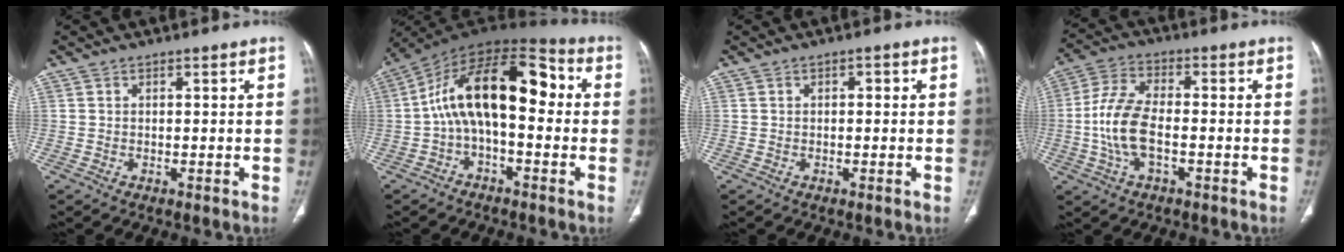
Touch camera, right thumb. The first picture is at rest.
{"total": 17.0, "force": [0.4, 8.5, 14.7], "torque": [-0.223, 0.057, -0.004]}
{"total": 1.1, "force": [0.3, 0.6, 0.9], "torque": [-0.013, 0.003, 0.001]}
{"total": 10.5, "force": [-1.9, 5.1, 8.9], "torque": [-0.192, 0.024, -0.040]}